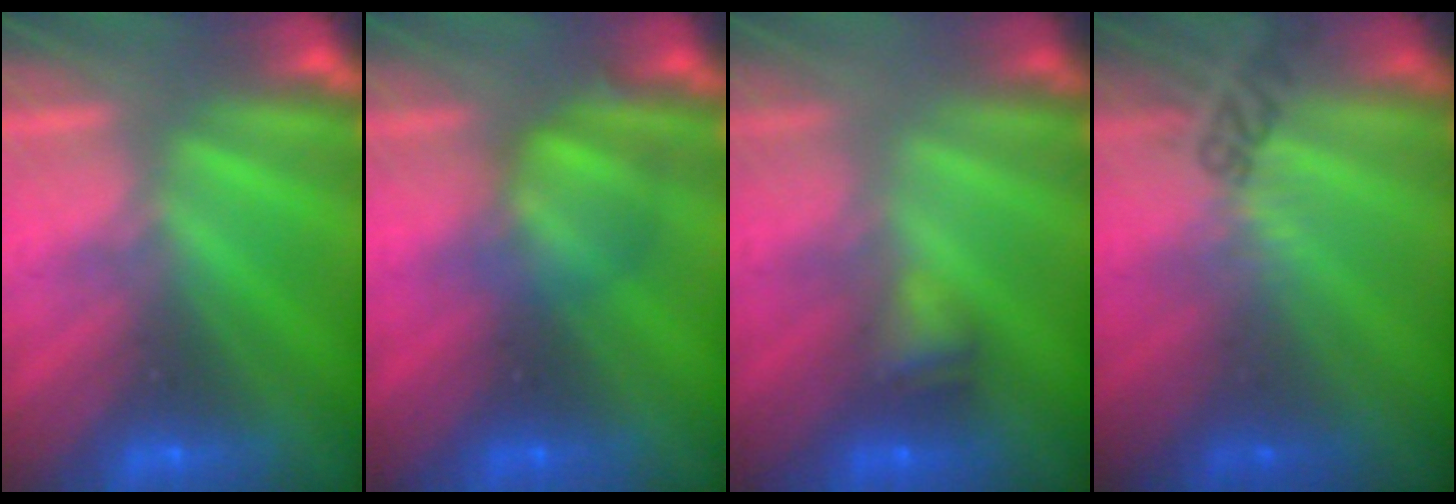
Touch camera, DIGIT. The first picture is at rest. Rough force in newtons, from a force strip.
{"total": 2.5}
{"total": 2.4}
{"total": 2.4}